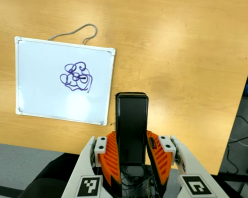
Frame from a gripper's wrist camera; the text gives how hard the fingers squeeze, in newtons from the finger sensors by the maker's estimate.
{"total": 4.7, "left": 3.1, "right": 6.4}